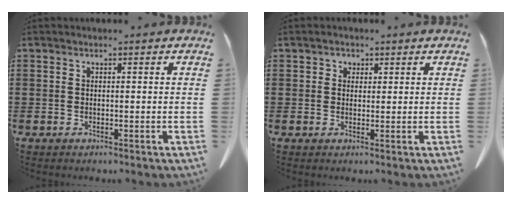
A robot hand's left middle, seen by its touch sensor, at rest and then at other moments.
{"total": 1.3, "force": [0.7, 1.0, 0.2], "torque": [-0.008, 0.005, 0.013]}